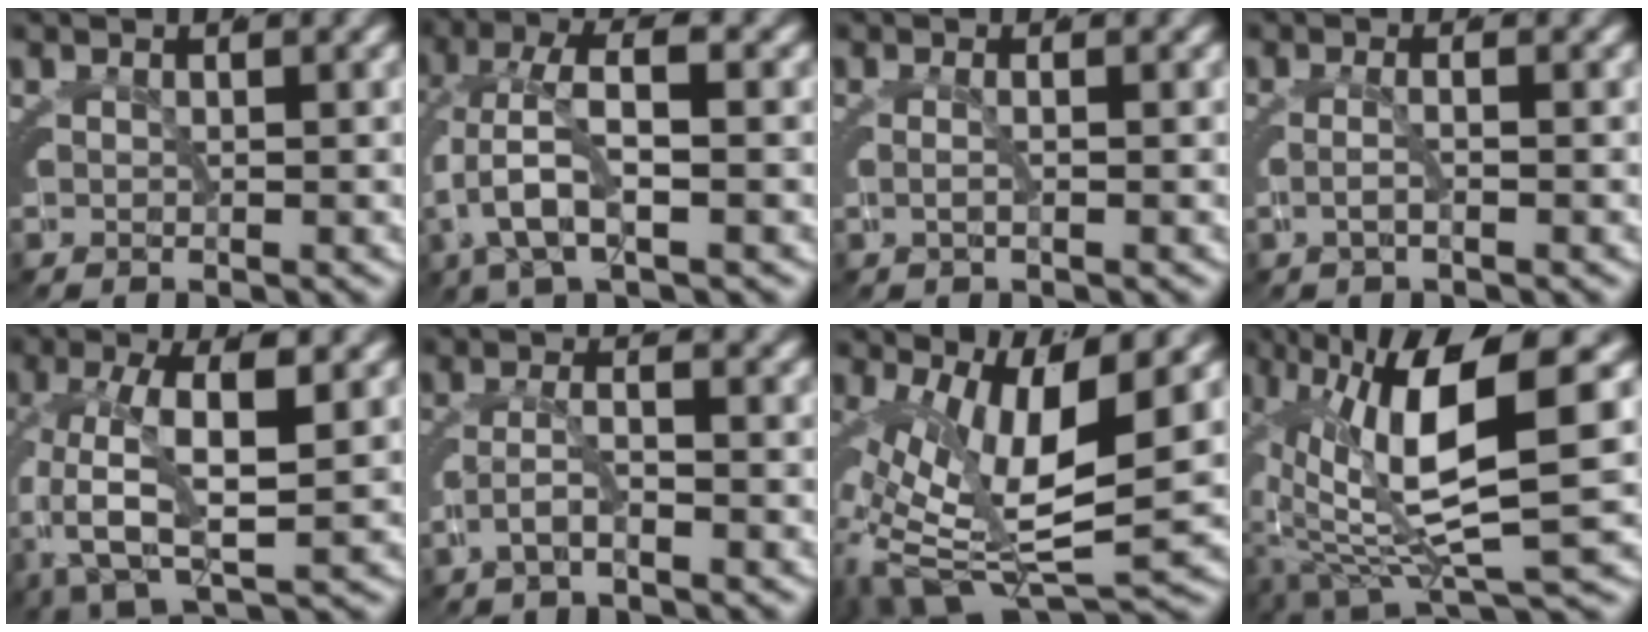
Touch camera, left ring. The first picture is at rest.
{"total": 5.9, "force": [-0.3, 2.7, 5.3], "torque": [-0.114, 0.004, -0.011]}
{"total": 0.8, "force": [-0.4, -0.6, 0.4], "torque": [-0.010, 0.002, -0.008]}
{"total": 1.0, "force": [-0.7, -0.4, 0.7], "torque": [-0.016, 0.004, -0.014]}
{"total": 8.1, "force": [-1.7, 4.1, 6.7], "torque": [-0.147, -0.027, -0.011]}
{"total": 2.1, "force": [-1.2, 0.6, 1.7], "torque": [-0.031, 0.004, -0.026]}
{"total": 8.8, "force": [-2.5, 3.9, 7.5], "torque": [-0.129, -0.034, -0.024]}
{"total": 11.5, "force": [-1.3, 5.0, 10.3], "torque": [-0.179, -0.017, -0.008]}